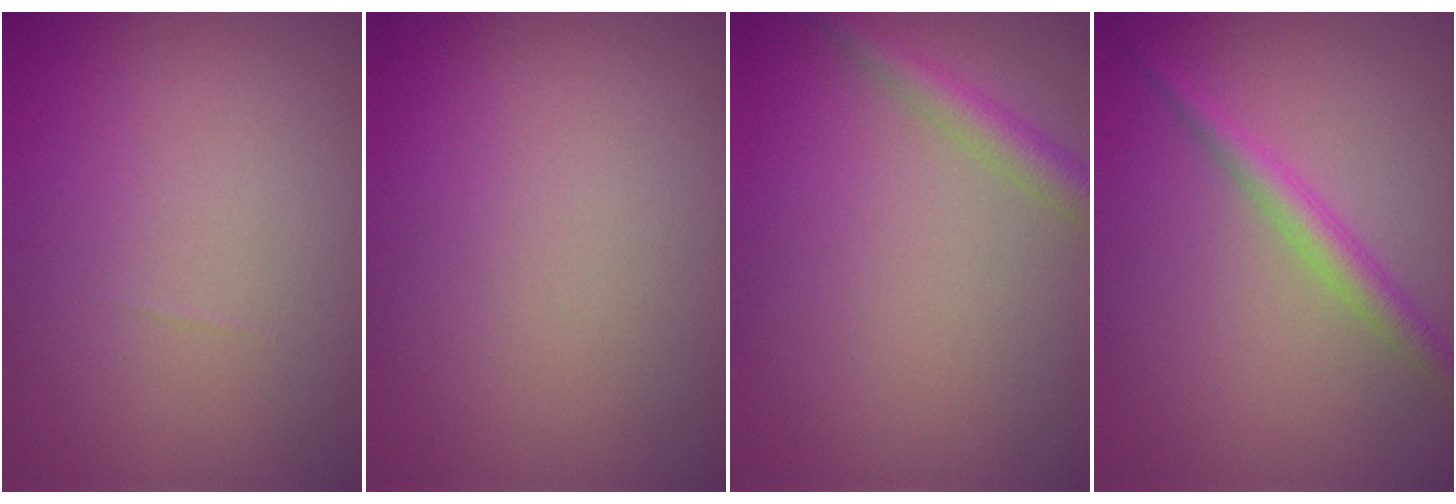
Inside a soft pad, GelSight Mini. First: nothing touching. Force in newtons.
{"total": 0.0}
{"total": 2.7, "press": 2.7, "slide": 0.1}
{"total": 2.5, "press": 2.5, "slide": 0.1}